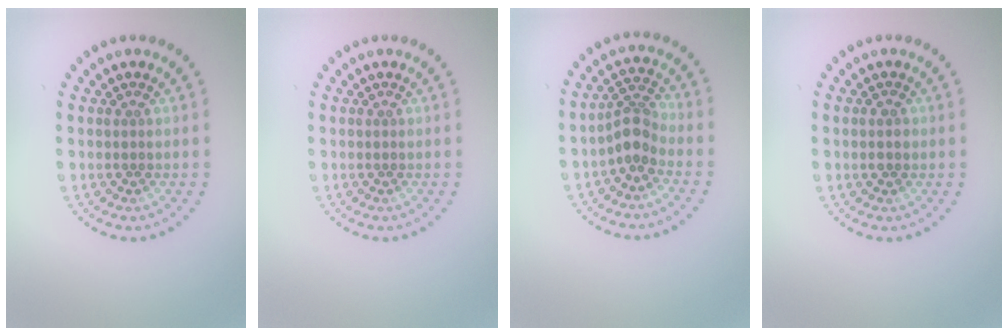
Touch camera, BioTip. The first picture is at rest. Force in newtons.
{"total": 0.0}
{"total": 2.8, "press": 2.1, "slide": 1.8}
{"total": 1.6, "press": 1.6, "slide": 0.1}